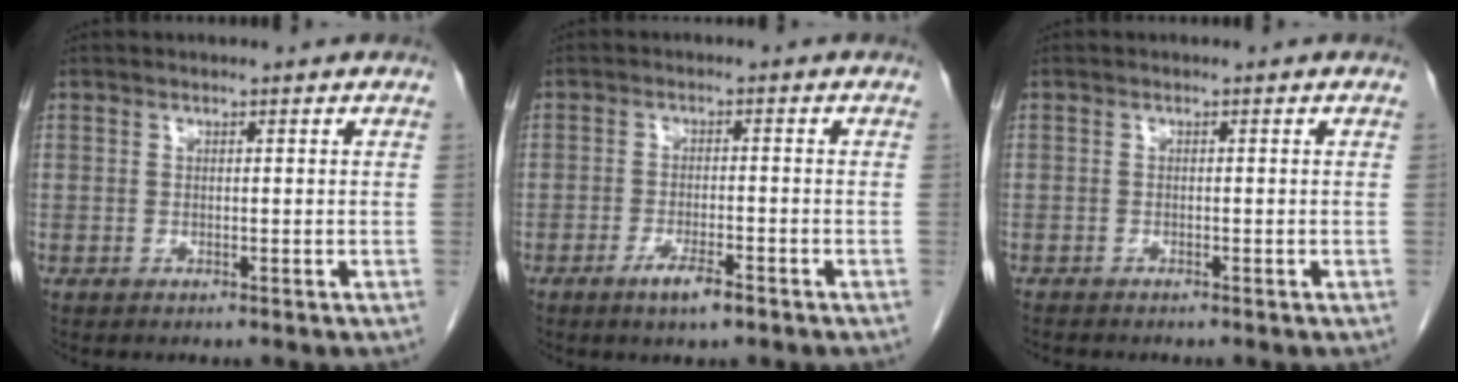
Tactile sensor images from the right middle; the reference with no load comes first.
{"total": 3.9, "force": [-2.5, 0.6, 3.0], "torque": [-0.056, -0.004, -0.042]}
{"total": 1.0, "force": [-1.0, 0.2, 0.2], "torque": [-0.007, -0.002, -0.016]}